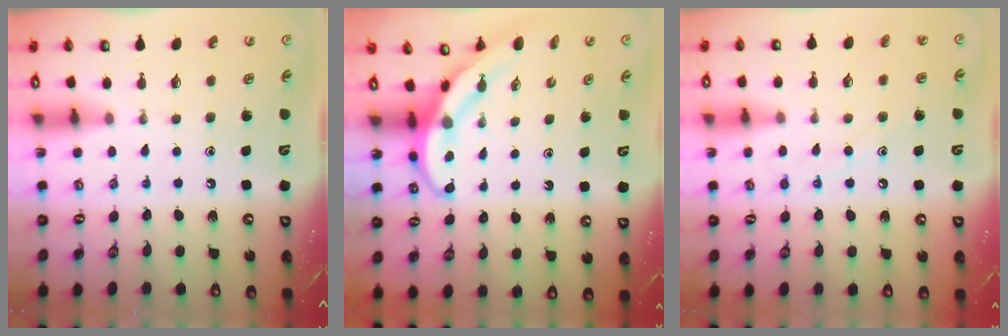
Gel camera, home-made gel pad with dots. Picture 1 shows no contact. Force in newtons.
{"total": 4.0, "press": 4.0, "slide": 0.4}
{"total": 7.2, "press": 7.2, "slide": 0.5}